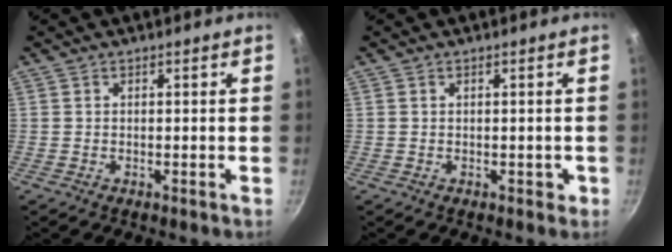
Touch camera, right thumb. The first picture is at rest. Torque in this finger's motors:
{"motor_torque": [-0.28, 0.18, -0.36, 0.26, -0.03]}